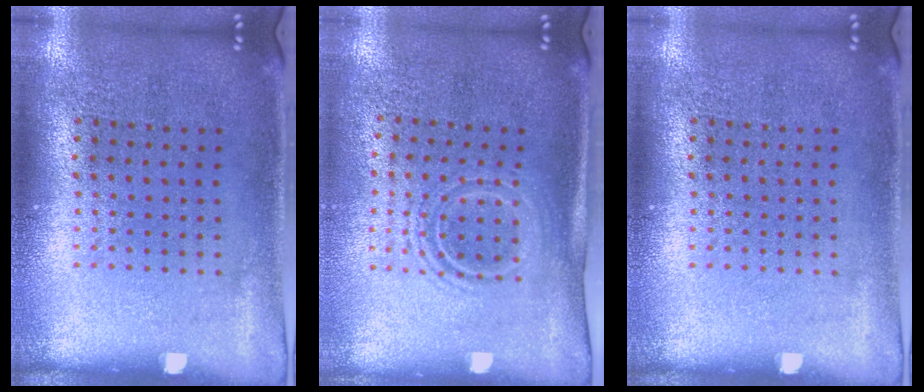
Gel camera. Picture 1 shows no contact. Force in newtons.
{"total": 1.6, "press": 1.2, "slide": 1.0}
{"total": 0.0}